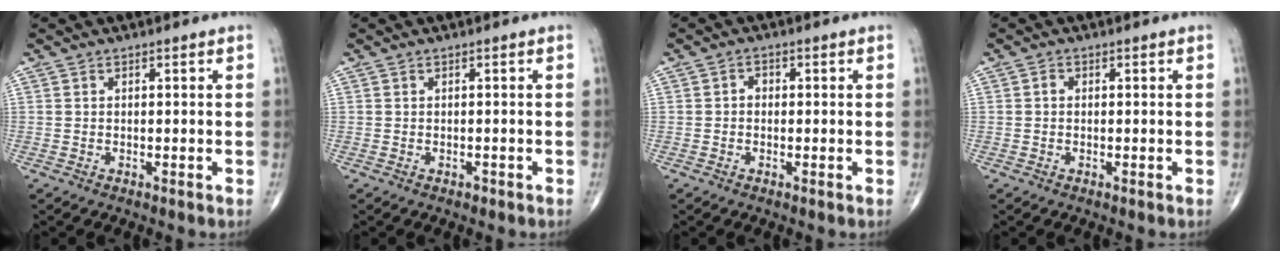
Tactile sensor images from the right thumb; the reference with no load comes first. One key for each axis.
{"total": 0.5, "fx": -0.4, "fy": 0.3, "fz": 0.2, "tx": -0.002, "ty": 0.002, "tz": -0.005}
{"total": 1.3, "fx": -0.2, "fy": 1.1, "fz": 0.7, "tx": -0.003, "ty": 0.007, "tz": -0.008}
{"total": 0.7, "fx": -0.1, "fy": 0.6, "fz": 0.4, "tx": -0.003, "ty": 0.001, "tz": -0.005}